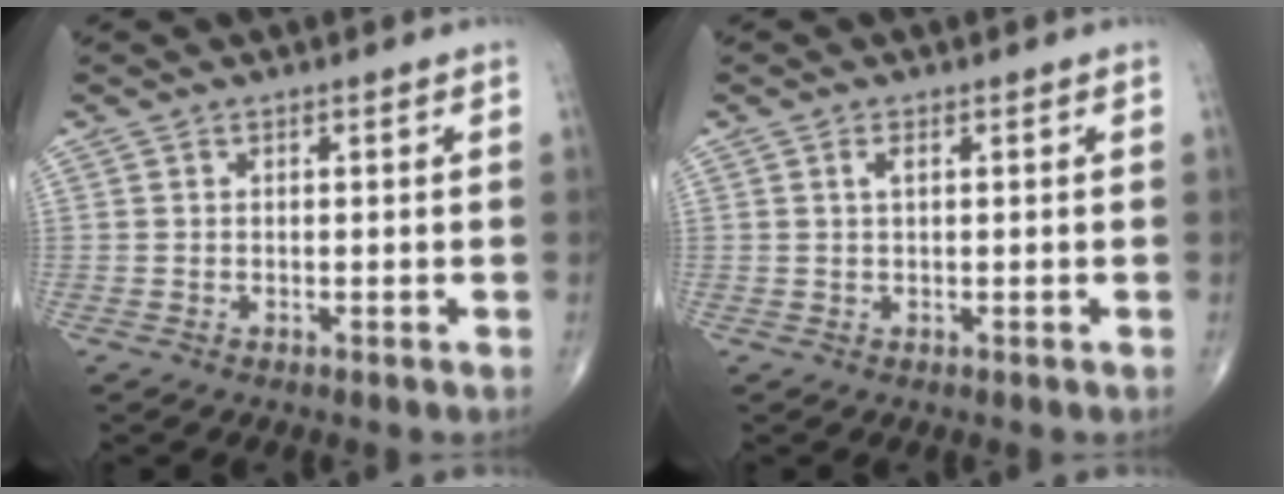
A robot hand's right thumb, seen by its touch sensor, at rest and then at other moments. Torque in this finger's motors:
{"motor_torque": [-0.05, 0.06, 0.13, 0.00, -0.03]}